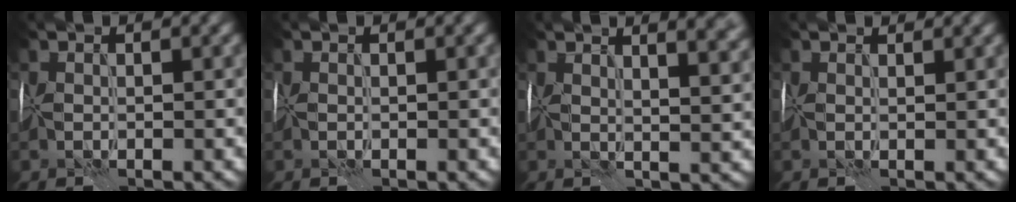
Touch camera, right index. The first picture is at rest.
{"total": 0.0}
{"total": 7.2, "force": [3.9, 2.5, 5.5], "torque": [-0.051, 0.024, 0.037]}
{"total": 1.3, "force": [1.2, 0.4, 0.5], "torque": [-0.014, 0.003, 0.014]}